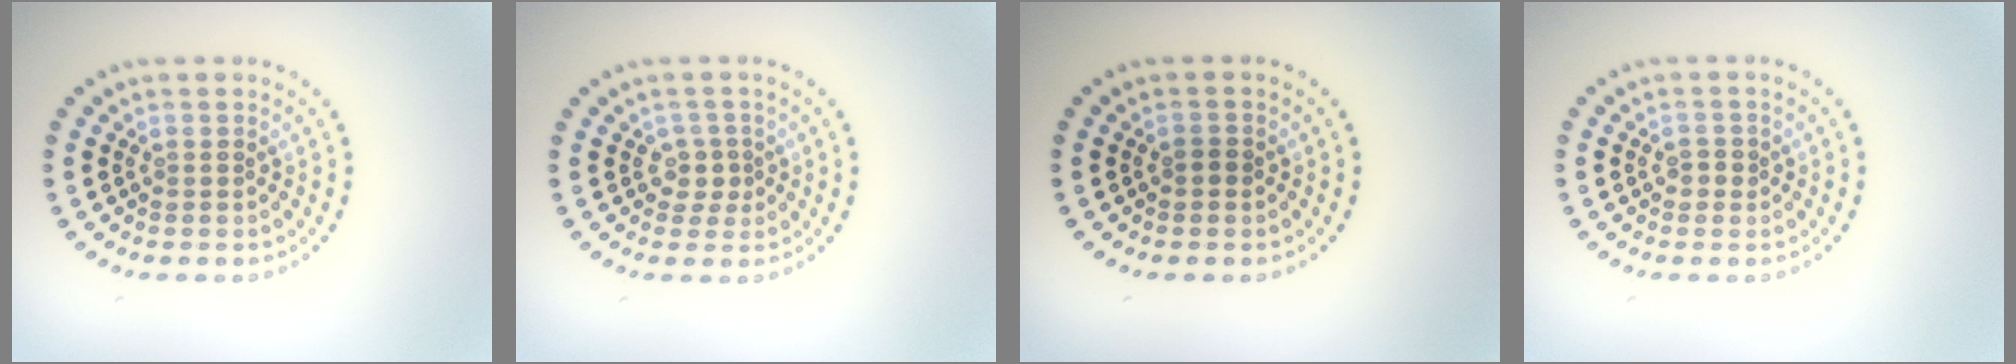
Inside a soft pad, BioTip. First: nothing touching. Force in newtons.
{"total": 1.6, "press": 1.1, "slide": 1.1}
{"total": 0.8, "press": 0.7, "slide": 0.2}
{"total": 1.1, "press": 1.0, "slide": 0.4}